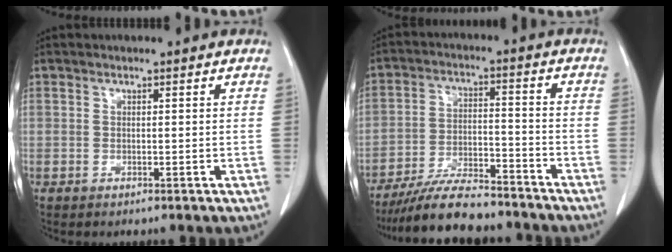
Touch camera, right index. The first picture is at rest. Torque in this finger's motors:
{"motor_torque": [-0.06, -0.50, 0.03, -0.01]}